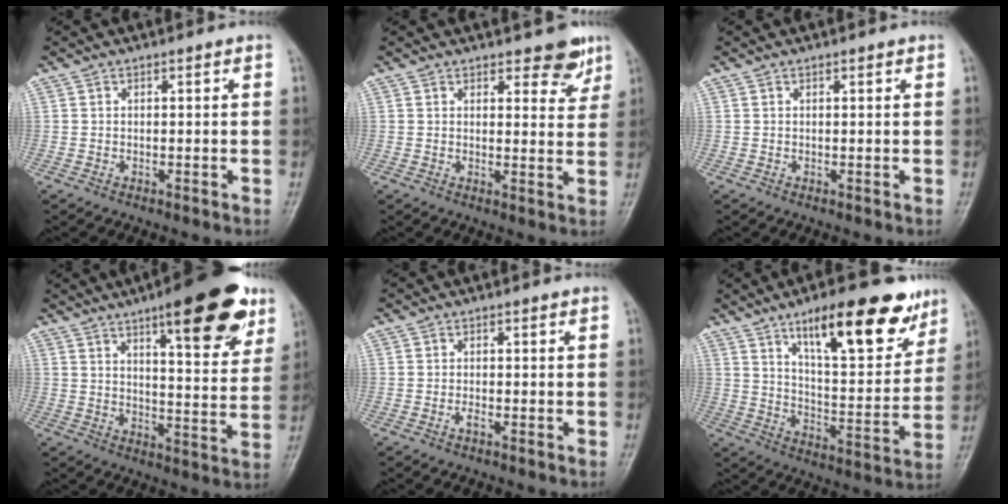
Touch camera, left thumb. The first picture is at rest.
{"total": 5.3, "force": [4.0, 2.4, 2.6], "torque": [-0.002, -0.025, 0.051]}
{"total": 0.5, "force": [0.4, 0.2, 0.2], "torque": [-0.006, -0.003, 0.006]}
{"total": 18.1, "force": [10.6, 5.2, 13.7], "torque": [-0.150, -0.046, 0.149]}
{"total": 0.7, "force": [-0.3, 0.3, 0.6], "torque": [-0.012, -0.001, -0.006]}
{"total": 19.8, "force": [12.1, 6.7, 14.2], "torque": [-0.167, -0.057, 0.192]}